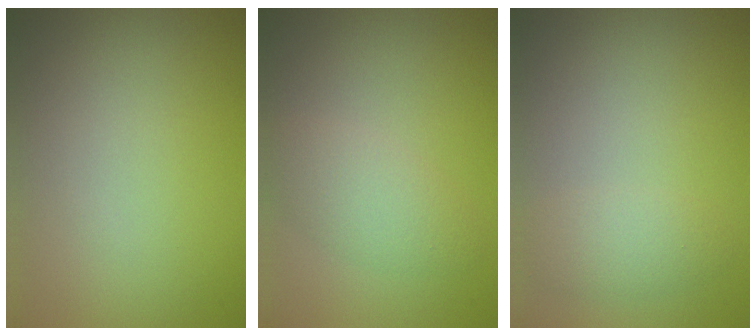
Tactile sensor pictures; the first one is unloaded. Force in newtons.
{"total": 2.7, "press": 2.7, "slide": 0.1}
{"total": 2.0, "press": 2.0, "slide": 0.1}